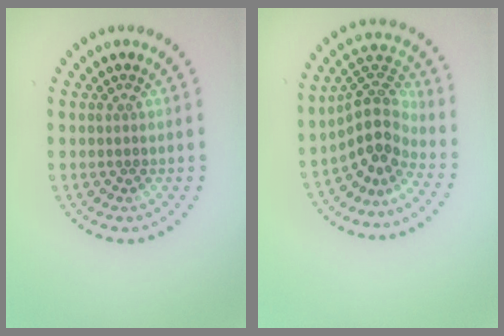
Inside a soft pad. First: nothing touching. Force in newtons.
{"total": 3.9, "press": 2.9, "slide": 2.6}